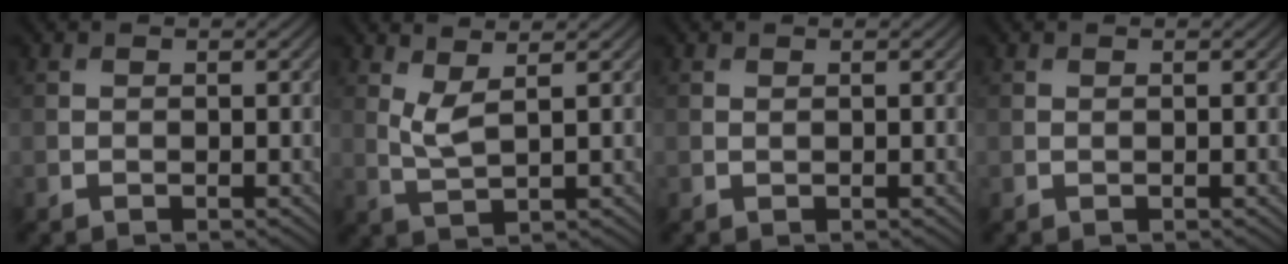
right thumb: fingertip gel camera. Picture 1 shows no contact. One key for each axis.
{"total": 3.0, "fx": 1.6, "fy": 0.7, "fz": 2.5, "tx": -0.061, "ty": -0.004, "tz": 0.038}
{"total": 0.0}
{"total": 0.0}